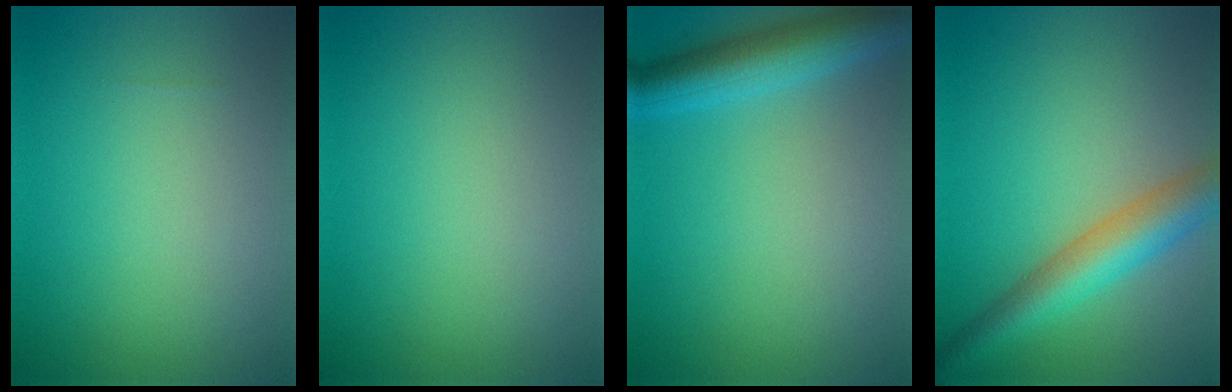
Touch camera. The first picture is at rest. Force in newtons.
{"total": 0.0}
{"total": 5.5, "press": 5.5, "slide": 0.2}
{"total": 5.5, "press": 5.5, "slide": 0.2}